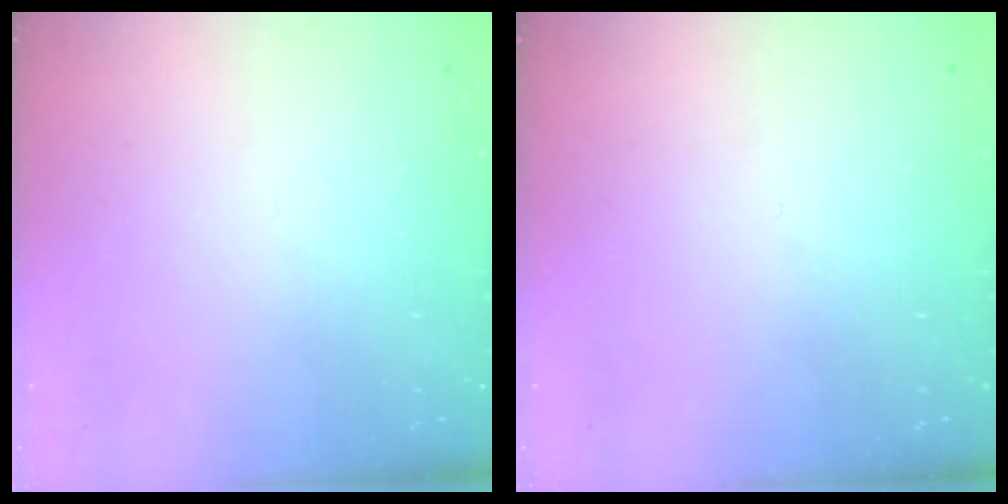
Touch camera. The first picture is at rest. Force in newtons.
{"total": 0.0}